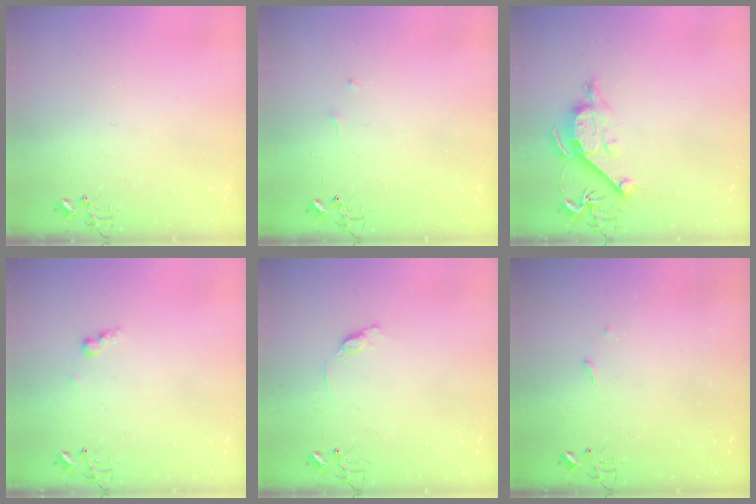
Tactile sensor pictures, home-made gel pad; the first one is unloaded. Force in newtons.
{"total": 4.7, "press": 4.7, "slide": 0.7}
{"total": 10.4, "press": 10.4, "slide": 1.2}
{"total": 6.0, "press": 5.9, "slide": 0.7}
{"total": 7.2, "press": 7.1, "slide": 0.8}
{"total": 2.9, "press": 2.8, "slide": 0.5}